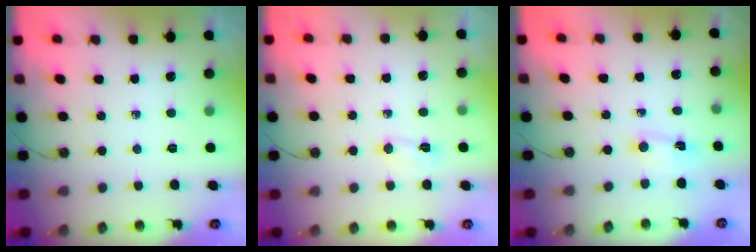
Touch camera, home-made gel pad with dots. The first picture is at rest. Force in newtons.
{"total": 3.5, "press": 3.5, "slide": 0.5}
{"total": 1.4, "press": 1.2, "slide": 0.7}